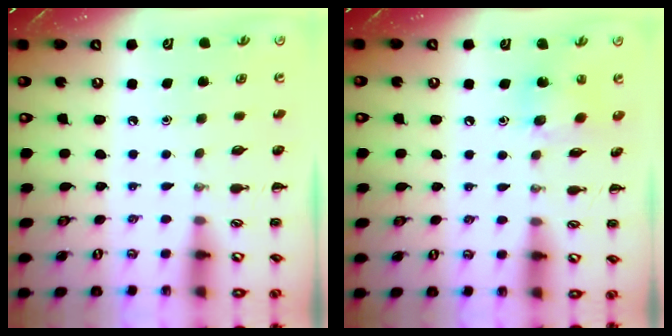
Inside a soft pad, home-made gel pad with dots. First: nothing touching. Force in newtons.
{"total": 6.7, "press": 6.5, "slide": 1.6}